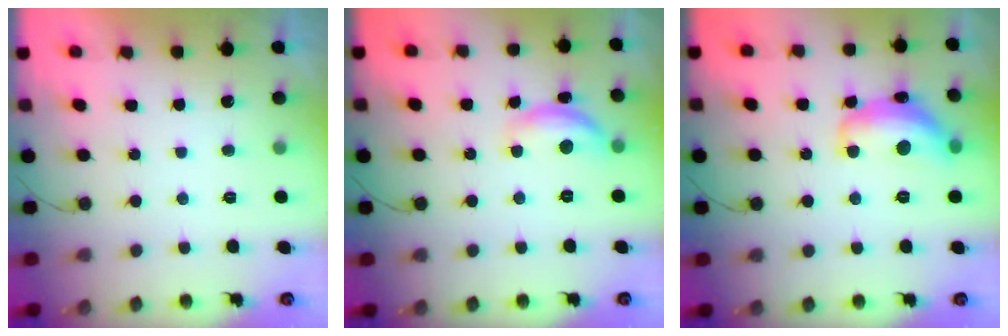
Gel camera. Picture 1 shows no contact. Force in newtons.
{"total": 10.9, "press": 10.9, "slide": 0.6}
{"total": 14.0, "press": 14.0, "slide": 0.7}